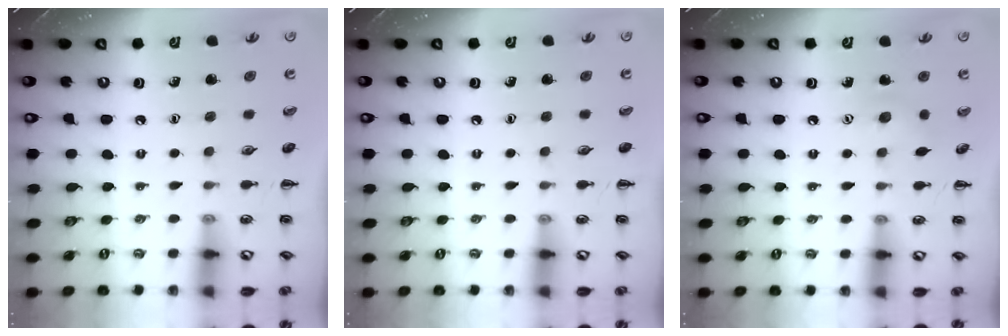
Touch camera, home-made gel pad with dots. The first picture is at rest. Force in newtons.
{"total": 0.0}
{"total": 4.4, "press": 4.3, "slide": 1.0}